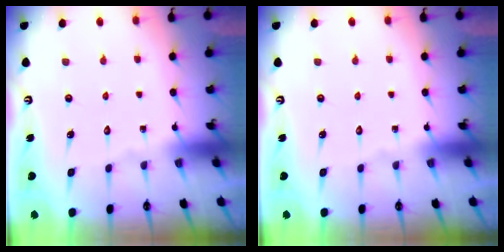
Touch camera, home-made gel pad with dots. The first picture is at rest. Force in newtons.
{"total": 0.0}